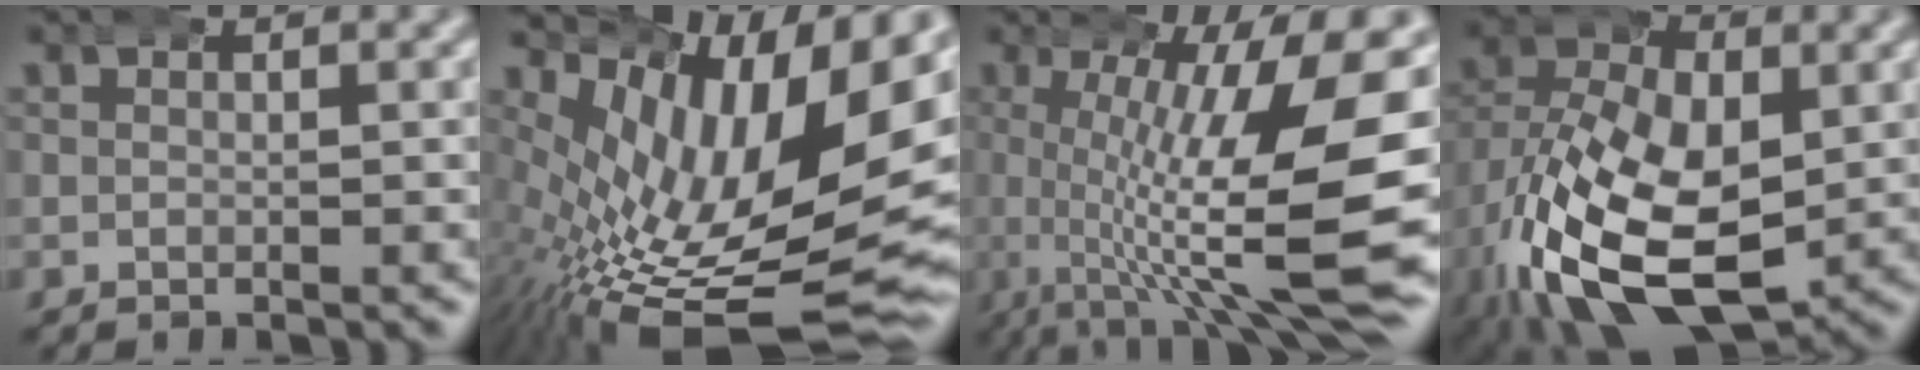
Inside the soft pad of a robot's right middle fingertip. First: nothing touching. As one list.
[{"total": 15.9, "force": [-1.7, 7.6, 13.8], "torque": [-0.225, -0.033, 0.000]}, {"total": 13.3, "force": [-1.6, 3.5, 12.7], "torque": [-0.176, -0.009, -0.015]}, {"total": 13.2, "force": [-4.0, 8.0, 9.7], "torque": [-0.204, -0.060, -0.036]}]